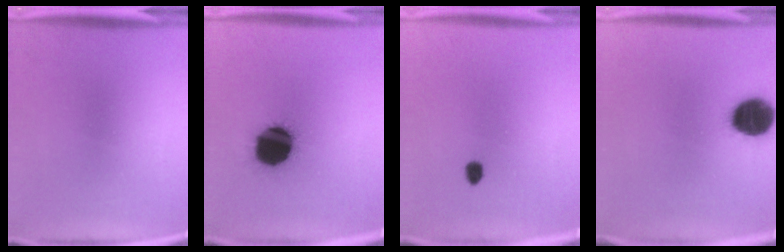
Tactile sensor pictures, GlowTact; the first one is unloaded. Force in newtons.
{"total": 19.5}
{"total": 1.8}
{"total": 12.3}